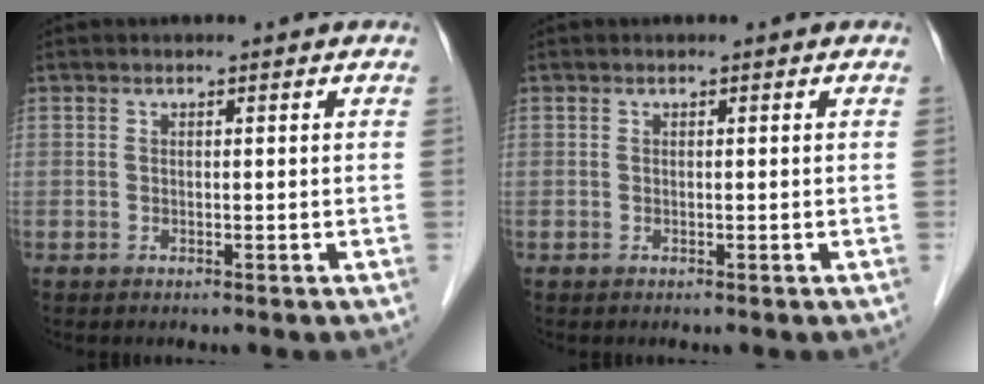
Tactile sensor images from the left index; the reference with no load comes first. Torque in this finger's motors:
{"motor_torque": [0.01, -0.01, 0.01, 0.00]}